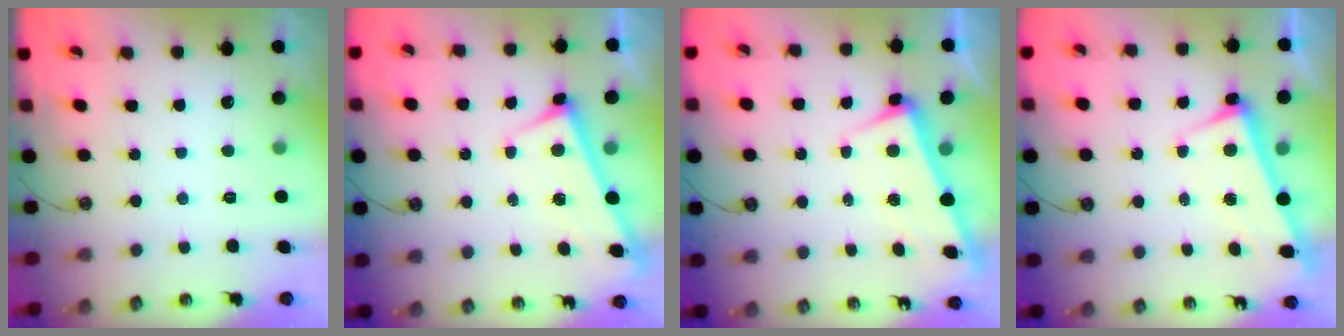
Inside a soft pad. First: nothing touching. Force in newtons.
{"total": 2.9, "press": 2.9, "slide": 0.1}
{"total": 3.0, "press": 2.9, "slide": 0.8}
{"total": 3.4, "press": 3.2, "slide": 0.9}